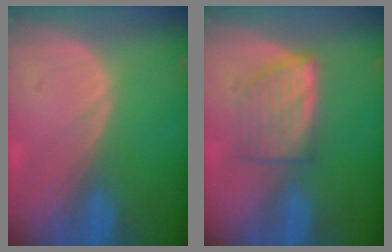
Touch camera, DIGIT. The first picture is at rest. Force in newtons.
{"total": 5.9, "press": 5.4, "slide": 2.4}